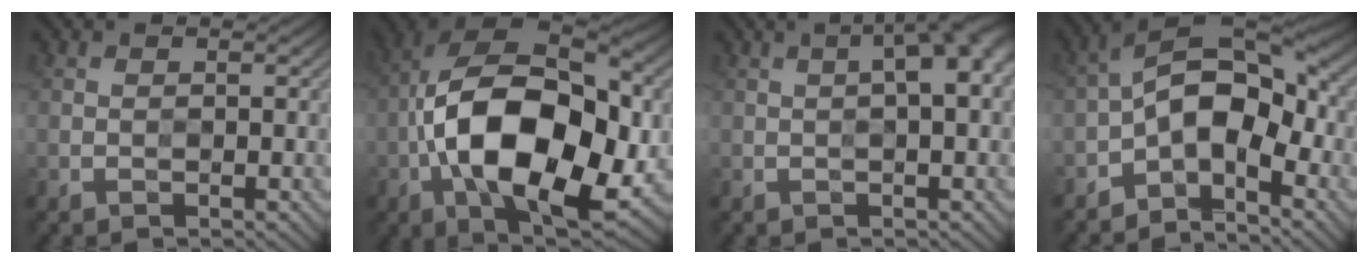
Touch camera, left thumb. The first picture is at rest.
{"total": 17.8, "force": [-2.6, 10.0, 14.5], "torque": [-0.262, 0.002, -0.056]}
{"total": 4.5, "force": [0.8, 1.1, 4.3], "torque": [-0.054, 0.021, 0.005]}
{"total": 11.1, "force": [-3.8, 5.8, 8.6], "torque": [-0.131, 0.009, -0.087]}